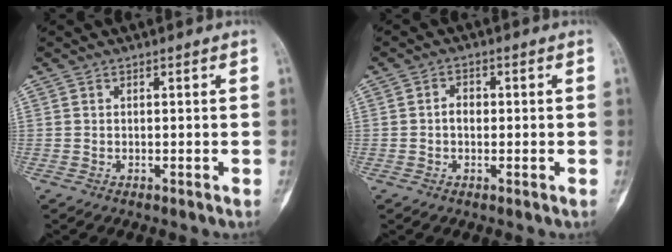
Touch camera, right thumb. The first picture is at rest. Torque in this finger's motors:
{"motor_torque": [-0.04, 0.02, 0.05, -0.07, 0.03]}